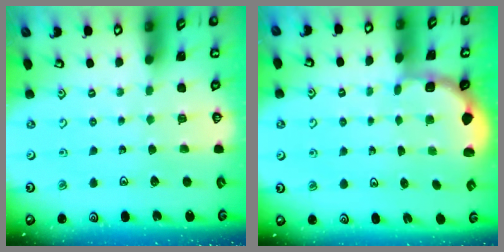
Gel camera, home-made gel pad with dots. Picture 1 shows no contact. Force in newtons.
{"total": 1.9, "press": 1.7, "slide": 0.7}